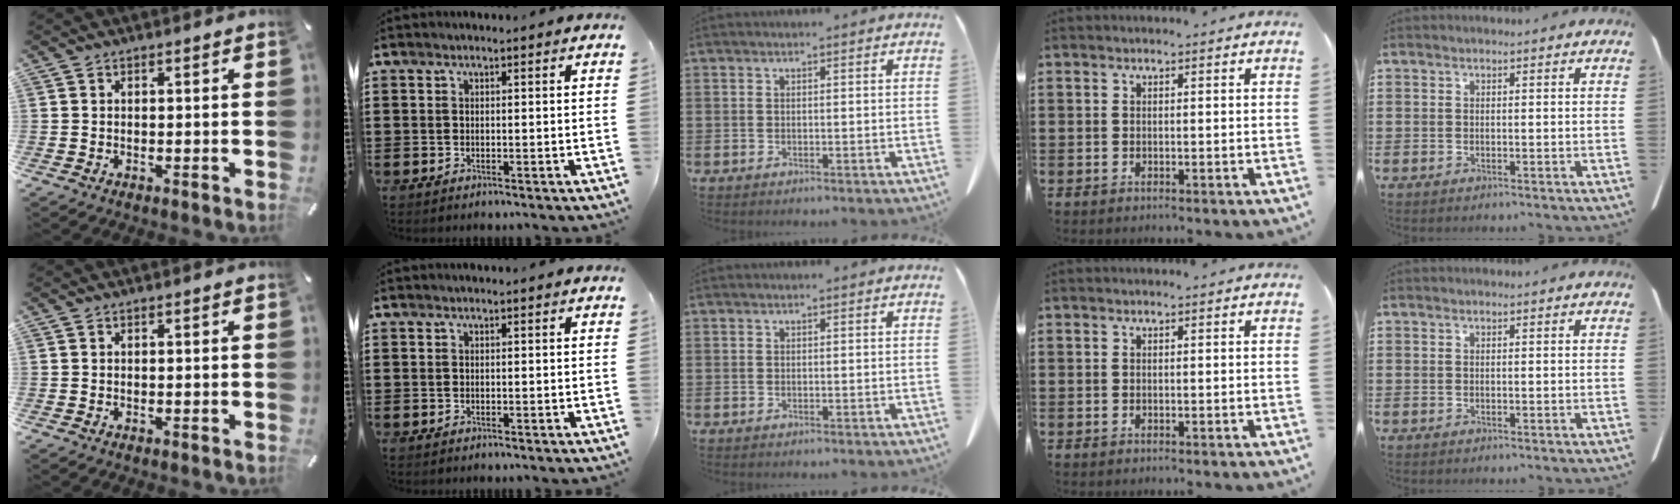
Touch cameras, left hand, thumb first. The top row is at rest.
{}